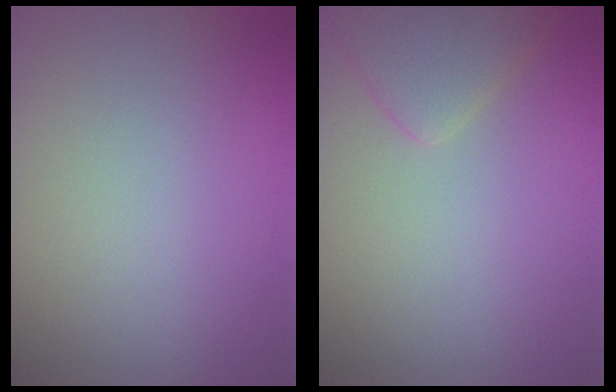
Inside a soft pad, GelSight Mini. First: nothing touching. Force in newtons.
{"total": 3.1, "press": 3.1, "slide": 0.0}